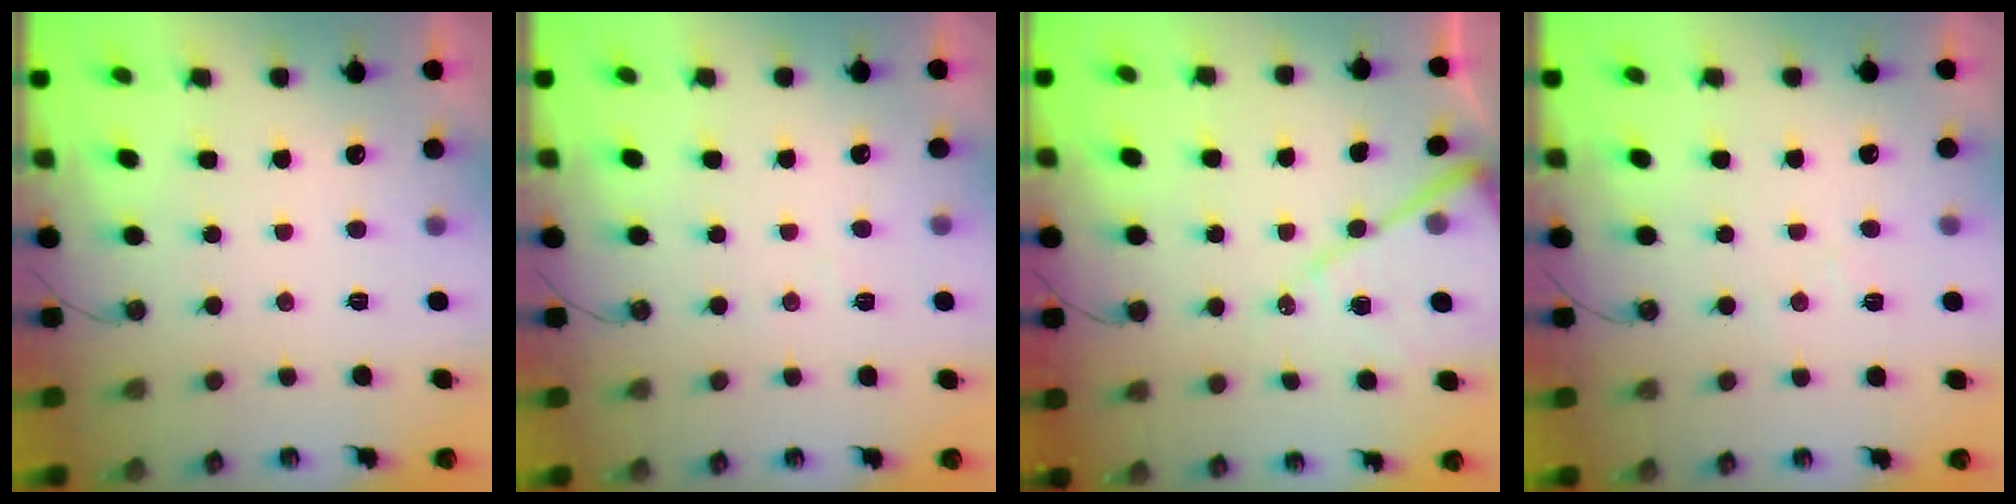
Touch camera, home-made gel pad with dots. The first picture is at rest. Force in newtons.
{"total": 3.9, "press": 3.9, "slide": 0.6}
{"total": 12.7, "press": 12.6, "slide": 1.2}
{"total": 4.8, "press": 4.7, "slide": 0.7}